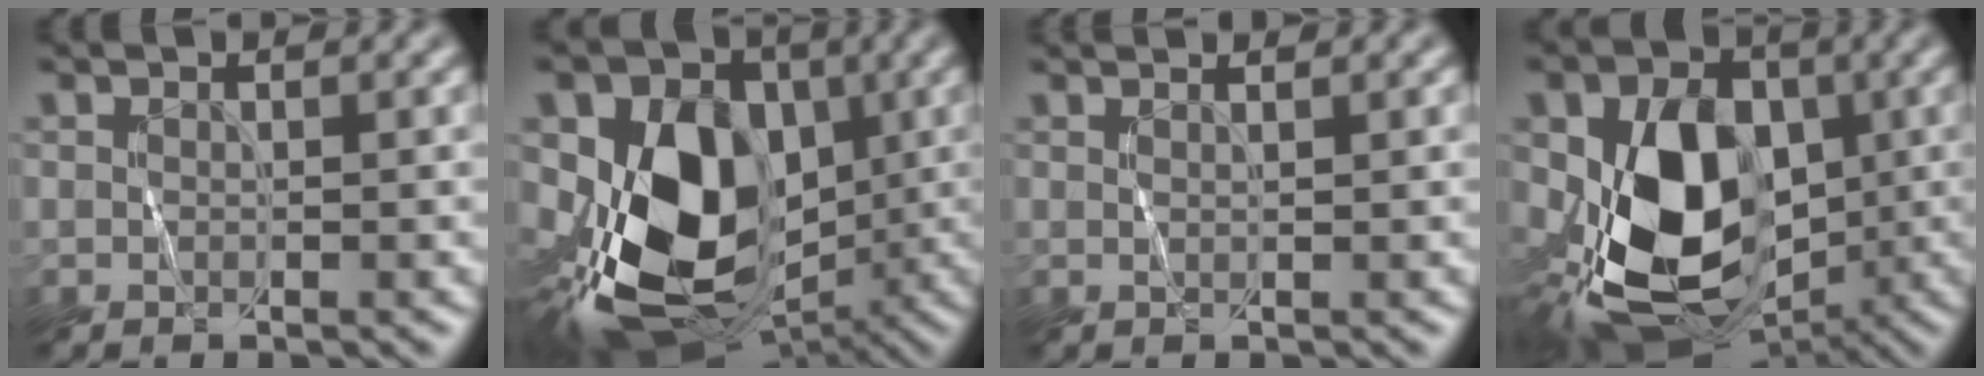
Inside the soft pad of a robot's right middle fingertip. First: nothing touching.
{"total": 13.4, "force": [-0.8, 9.5, 9.4], "torque": [-0.164, -0.013, -0.030]}
{"total": 0.9, "force": [0.8, -0.2, 0.4], "torque": [-0.006, -0.003, 0.007]}
{"total": 12.9, "force": [-1.7, 8.9, 9.3], "torque": [-0.165, -0.020, -0.029]}